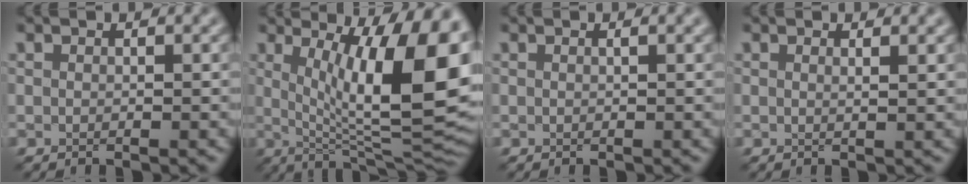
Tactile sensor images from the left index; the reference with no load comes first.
{"total": 15.1, "force": [2.3, 4.5, 14.2], "torque": [-0.177, -0.008, 0.036]}
{"total": 0.7, "force": [0.3, 0.1, 0.6], "torque": [-0.010, 0.001, 0.002]}
{"total": 0.9, "force": [0.6, 0.3, 0.6], "torque": [-0.003, 0.002, 0.006]}